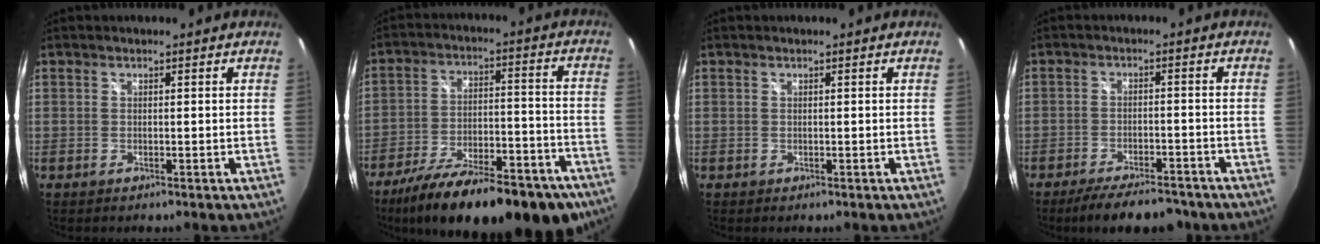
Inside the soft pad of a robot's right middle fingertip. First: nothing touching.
{"total": 26.3, "force": [-19.8, 8.5, 15.1], "torque": [-0.251, -0.035, -0.279]}
{"total": 0.0}
{"total": 10.8, "force": [-9.0, 3.1, 5.2], "torque": [-0.108, -0.012, -0.134]}